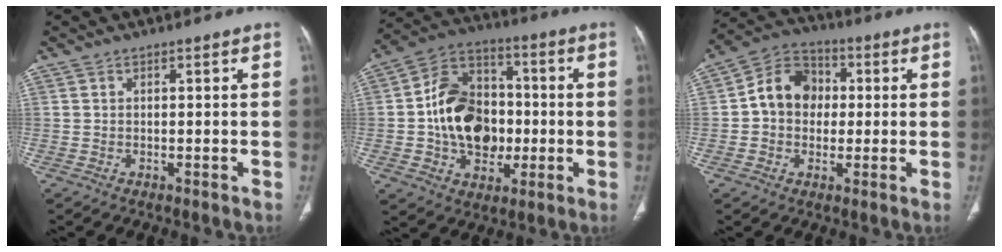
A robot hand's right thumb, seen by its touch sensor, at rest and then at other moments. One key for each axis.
{"total": 17.8, "fx": -1.3, "fy": 13.3, "fz": 11.8, "tx": -0.157, "ty": 0.031, "tz": -0.020}
{"total": 10.5, "fx": 0.6, "fy": 8.7, "fz": 5.9, "tx": -0.073, "ty": 0.026, "tz": -0.002}